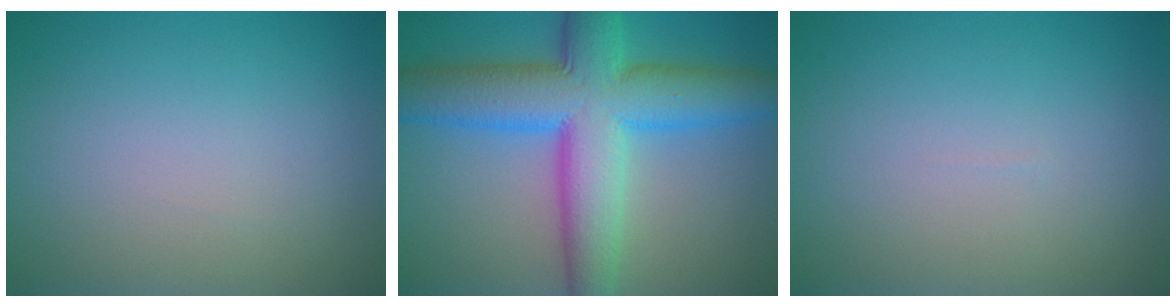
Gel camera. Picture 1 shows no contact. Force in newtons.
{"total": 11.1, "press": 11.1, "slide": 0.4}
{"total": 0.0}